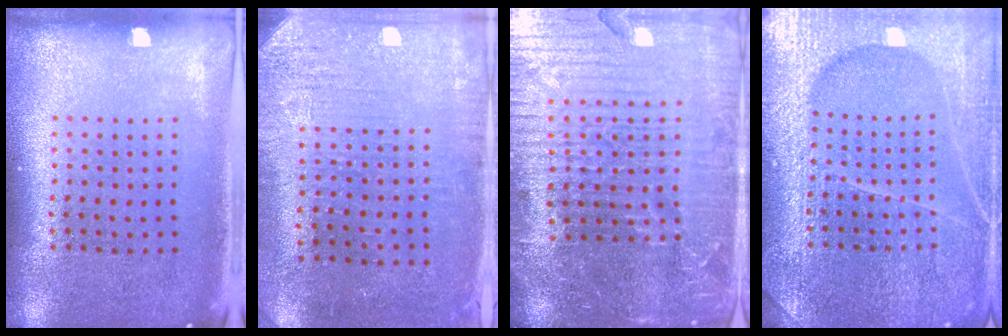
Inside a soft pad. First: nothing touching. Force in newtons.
{"total": 3.1, "press": 2.6, "slide": 1.7}
{"total": 6.2, "press": 5.5, "slide": 2.8}
{"total": 6.4, "press": 6.4, "slide": 0.8}